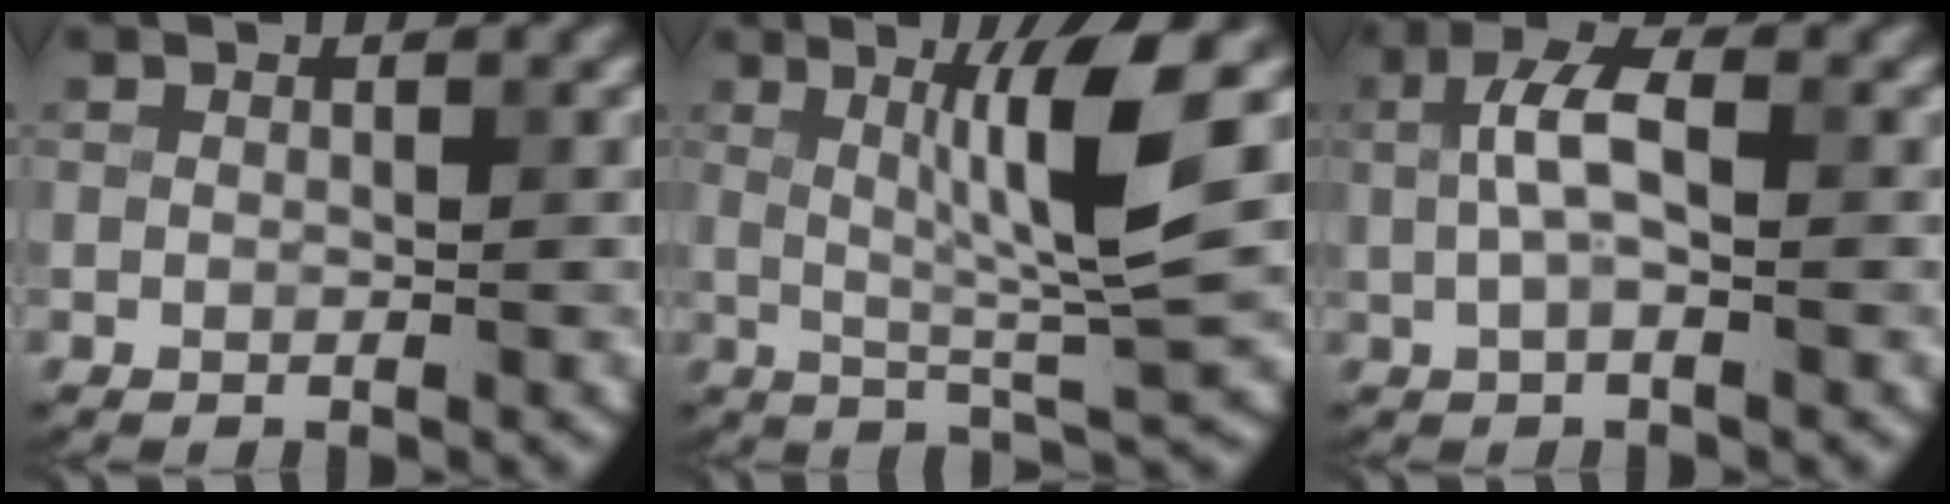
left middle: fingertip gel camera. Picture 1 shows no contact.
{"total": 7.1, "force": [1.7, 0.8, 6.8], "torque": [-0.118, 0.001, 0.033]}
{"total": 3.6, "force": [0.4, 1.5, 3.3], "torque": [-0.071, 0.008, 0.002]}